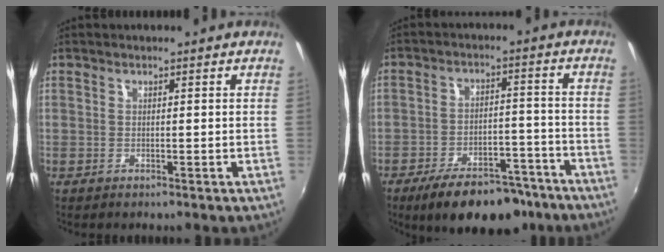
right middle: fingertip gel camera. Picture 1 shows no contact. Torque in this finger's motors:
{"motor_torque": [0.50, -0.73, 0.02, 0.00]}